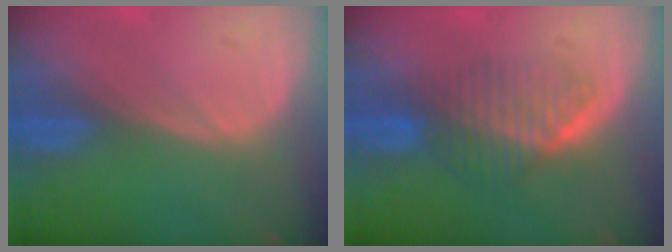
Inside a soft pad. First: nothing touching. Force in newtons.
{"total": 6.6, "press": 6.0, "slide": 2.8}